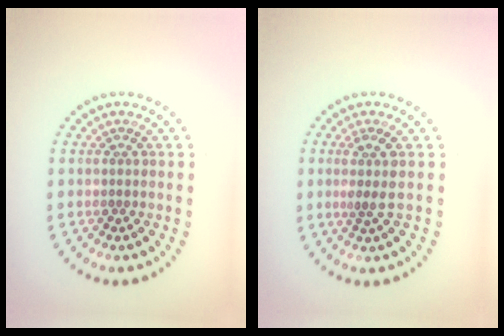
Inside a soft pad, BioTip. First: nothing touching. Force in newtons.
{"total": 2.0, "press": 1.5, "slide": 1.3}